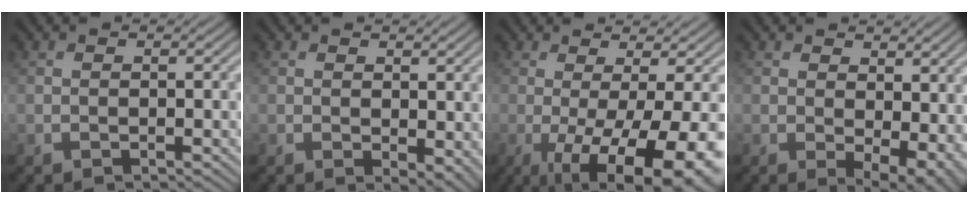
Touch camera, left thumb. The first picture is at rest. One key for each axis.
{"total": 3.5, "fx": 0.2, "fy": 2.0, "fz": 2.9, "tx": -0.038, "ty": -0.011, "tz": 0.007}
{"total": 12.4, "fx": -2.7, "fy": 3.2, "fz": 11.7, "tx": -0.143, "ty": 0.009, "tz": -0.029}
{"total": 6.3, "fx": 1.1, "fy": 3.5, "fz": 5.1, "tx": -0.069, "ty": -0.015, "tz": 0.025}